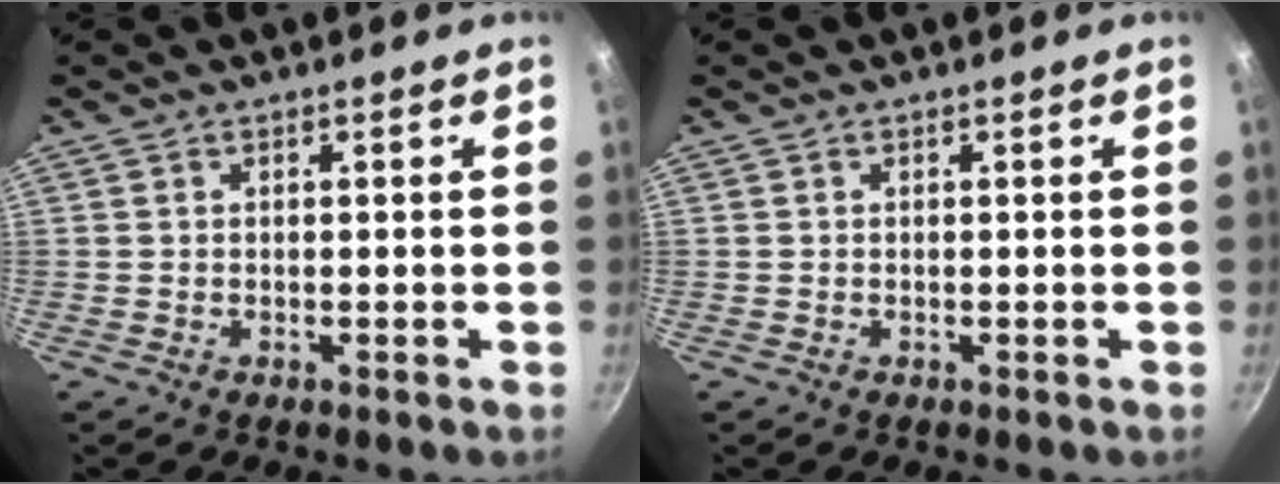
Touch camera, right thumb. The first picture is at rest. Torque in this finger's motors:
{"motor_torque": [-0.19, -0.12, 0.12, -0.19, 0.00]}